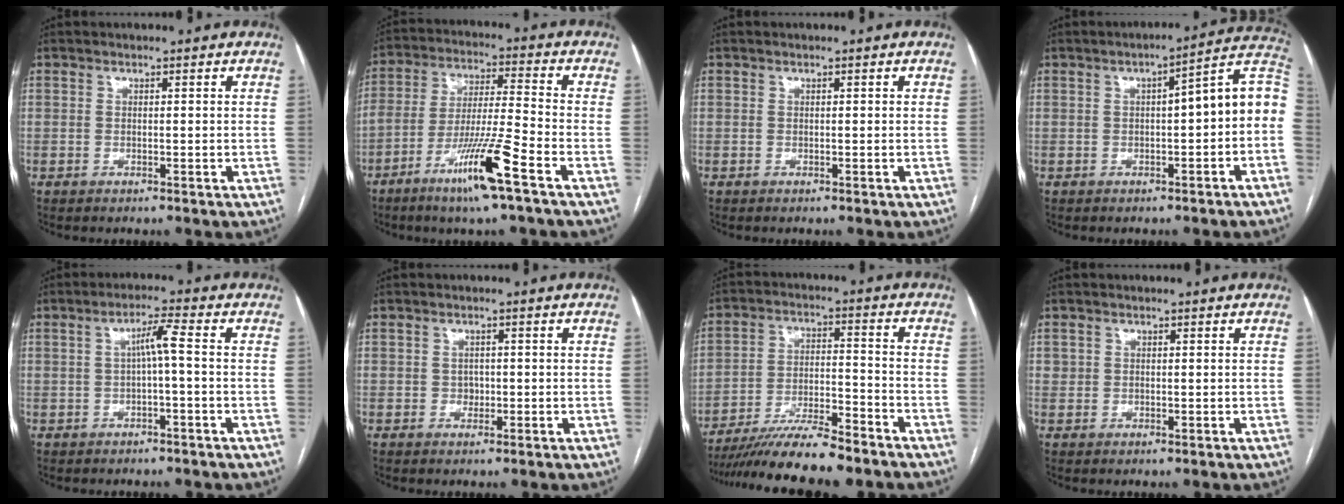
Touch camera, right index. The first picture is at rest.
{"total": 12.4, "force": [-6.9, -0.4, 10.3], "torque": [-0.196, -0.018, -0.129]}
{"total": 0.0}
{"total": 10.4, "force": [-0.1, 2.1, 10.1], "torque": [-0.132, 0.042, -0.005]}
{"total": 3.7, "force": [0.0, 0.0, 3.7], "torque": [-0.066, 0.014, 0.001]}
{"total": 1.8, "force": [-0.3, 1.6, 0.8], "torque": [-0.007, 0.005, -0.003]}
{"total": 13.2, "force": [-11.4, 0.9, 6.6], "torque": [-0.106, -0.005, -0.193]}
{"total": 0.8, "force": [0.4, 0.7, 0.1], "torque": [0.007, 0.005, 0.007]}